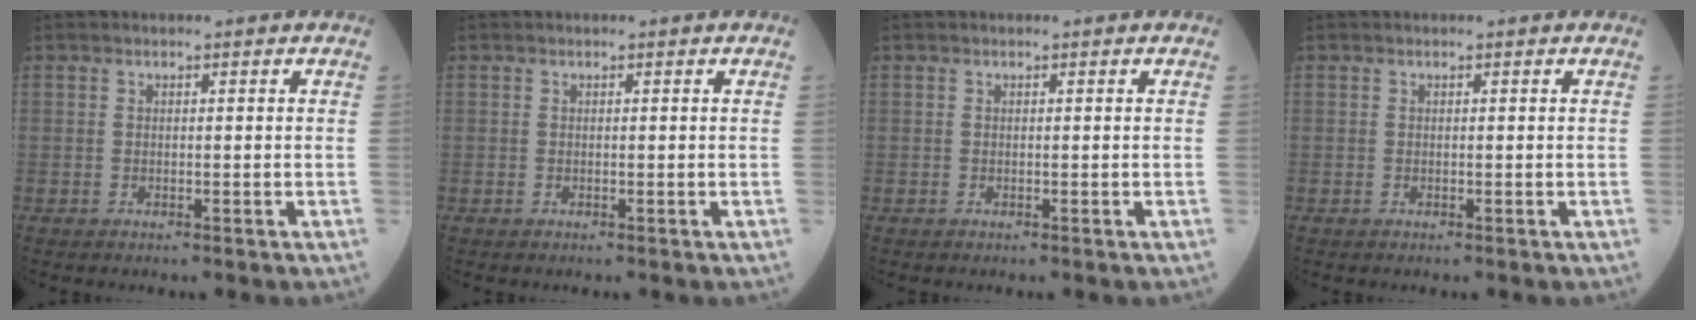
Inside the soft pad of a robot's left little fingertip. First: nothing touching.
{"total": 0.0}
{"total": 0.0}
{"total": 0.0}